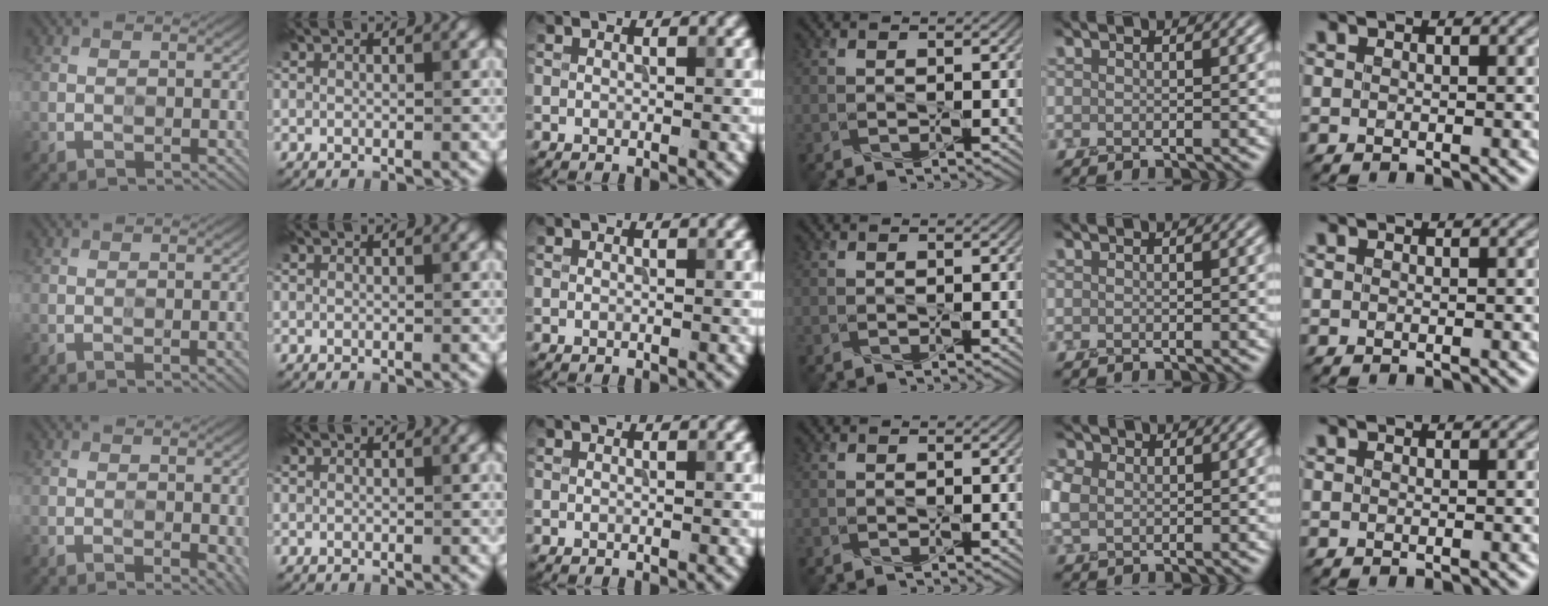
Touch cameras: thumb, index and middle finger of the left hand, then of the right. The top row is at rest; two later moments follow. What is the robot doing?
{"motion": "screw", "object": "penn cap"}